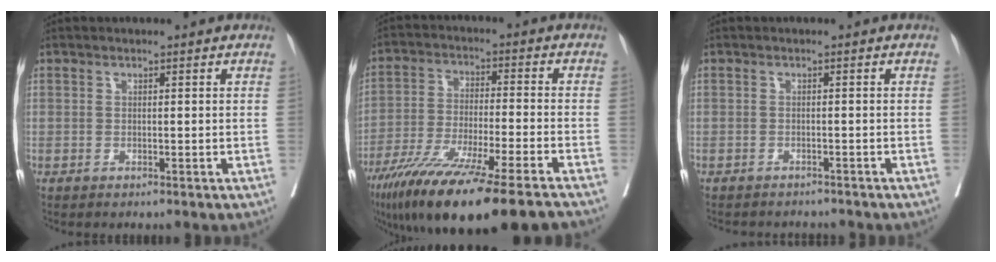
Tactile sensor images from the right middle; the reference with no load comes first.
{"total": 20.2, "force": [-15.2, 0.4, 13.2], "torque": [-0.208, -0.054, -0.252]}
{"total": 6.1, "force": [-5.8, 1.6, 1.3], "torque": [-0.012, -0.003, -0.073]}